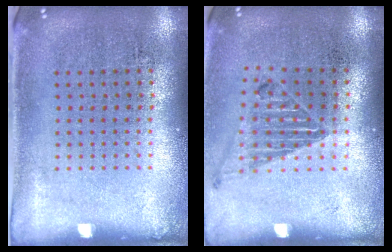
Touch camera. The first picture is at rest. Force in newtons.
{"total": 1.0, "press": 1.0, "slide": 0.2}